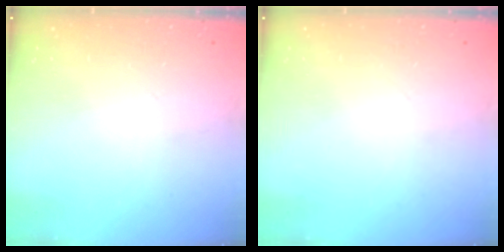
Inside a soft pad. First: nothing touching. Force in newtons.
{"total": 0.0}